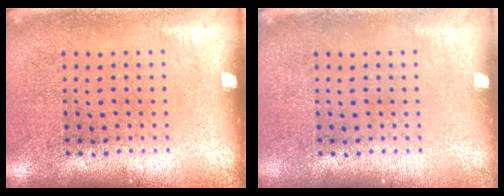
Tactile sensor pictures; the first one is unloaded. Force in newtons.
{"total": 0.0}